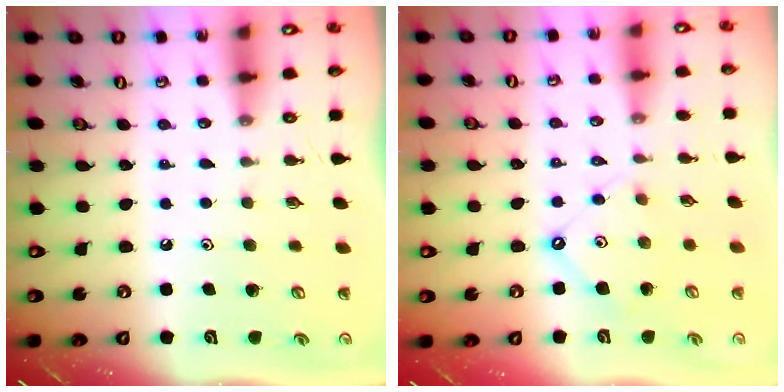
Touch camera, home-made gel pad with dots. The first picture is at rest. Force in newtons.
{"total": 7.6, "press": 7.5, "slide": 0.7}